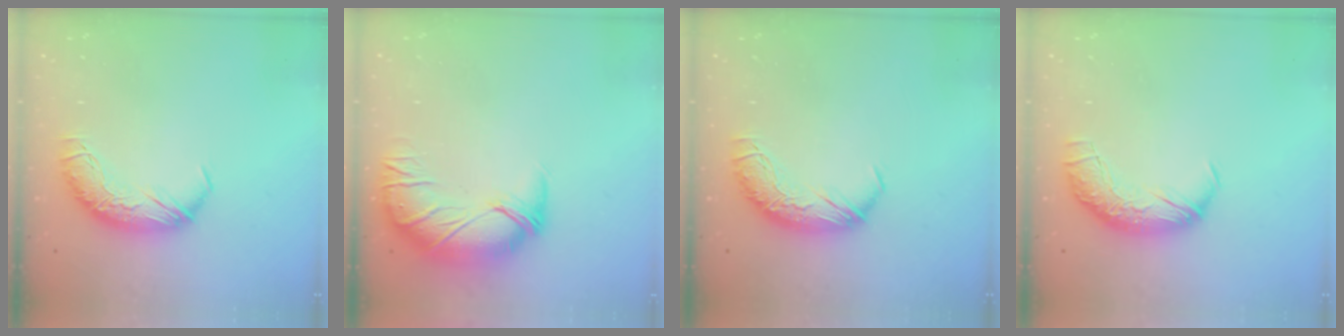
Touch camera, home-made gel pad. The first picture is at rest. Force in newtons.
{"total": 2.7, "press": 0.2, "slide": 2.7}
{"total": 0.0}
{"total": 2.3, "press": 0.9, "slide": 2.1}